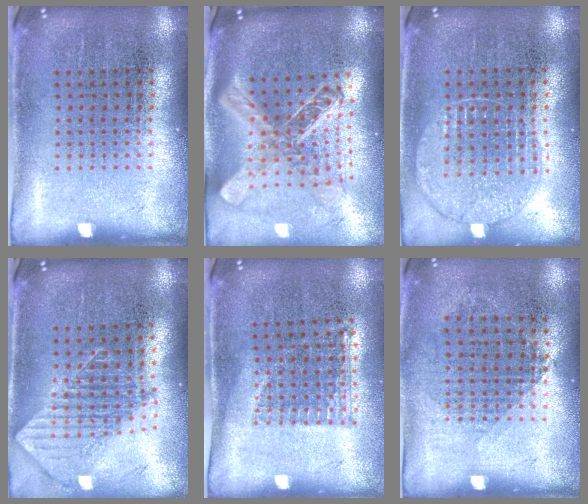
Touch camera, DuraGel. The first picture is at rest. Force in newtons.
{"total": 2.6, "press": 1.9, "slide": 1.7}
{"total": 1.0, "press": 1.0, "slide": 0.1}
{"total": 1.8, "press": 1.4, "slide": 1.0}
{"total": 1.0, "press": 0.9, "slide": 0.5}
{"total": 0.8, "press": 0.7, "slide": 0.4}